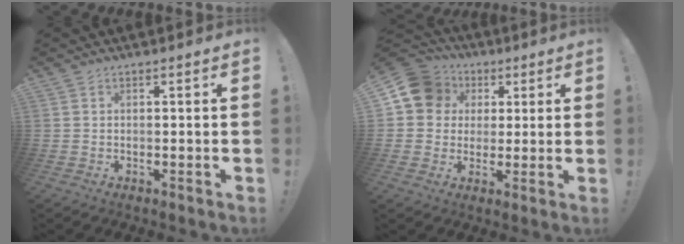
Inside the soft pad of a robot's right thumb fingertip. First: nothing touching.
{"total": 12.5, "force": [3.8, 11.0, 4.7], "torque": [-0.063, -0.004, 0.080]}